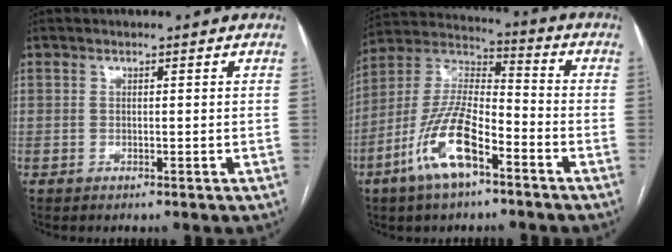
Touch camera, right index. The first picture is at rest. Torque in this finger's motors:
{"motor_torque": [0.77, -0.71, -0.03, -0.09]}